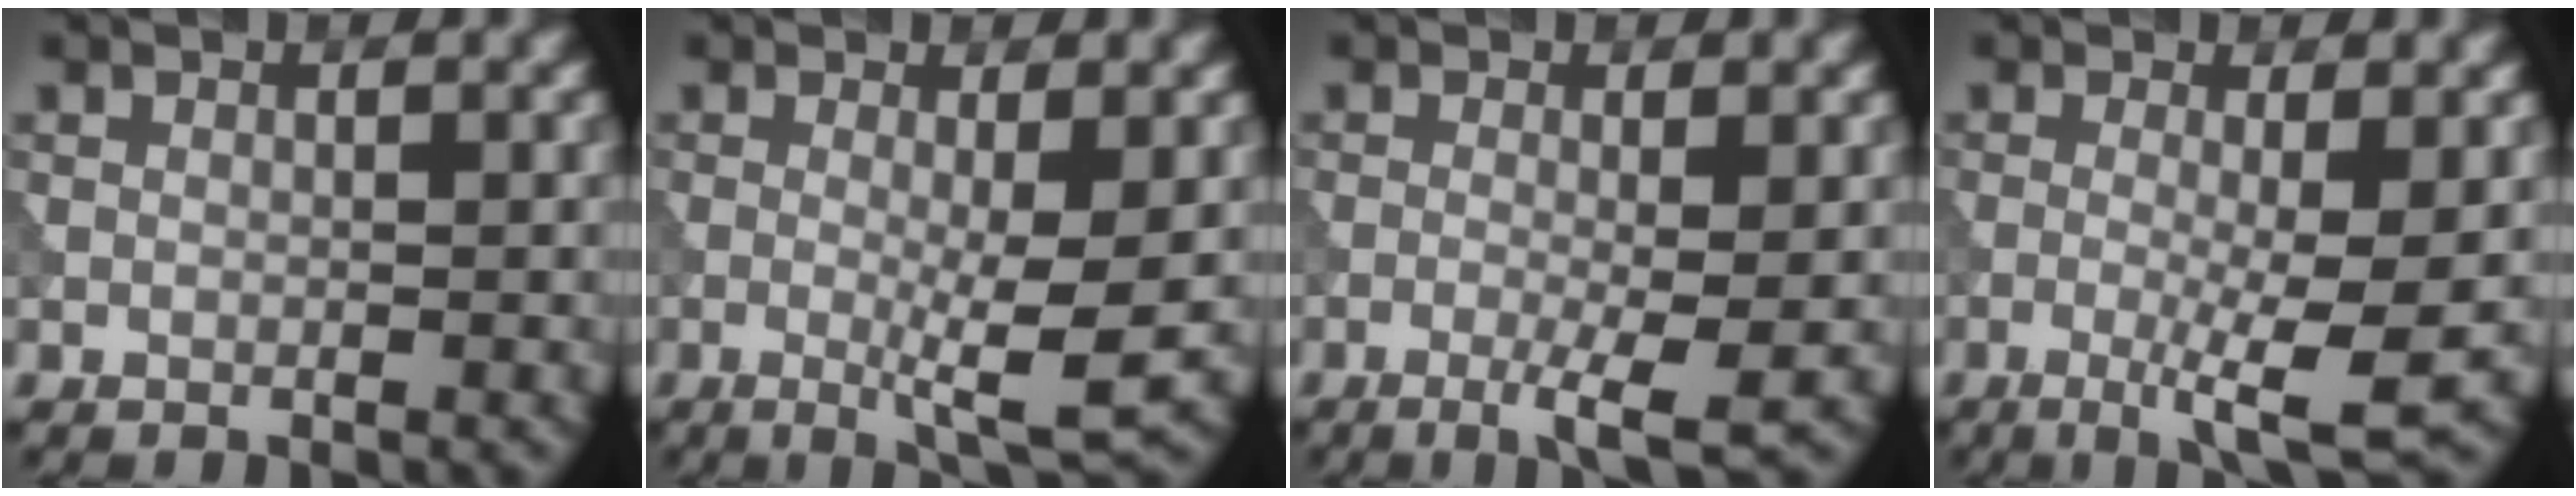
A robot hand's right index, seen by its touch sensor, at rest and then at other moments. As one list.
[{"total": 4.7, "force": [-0.4, 0.6, 4.6], "torque": [-0.076, -0.014, -0.005]}, {"total": 3.8, "force": [-1.2, 0.6, 3.6], "torque": [-0.064, -0.008, -0.023]}, {"total": 5.6, "force": [-1.1, 0.8, 5.4], "torque": [-0.090, -0.012, -0.018]}]